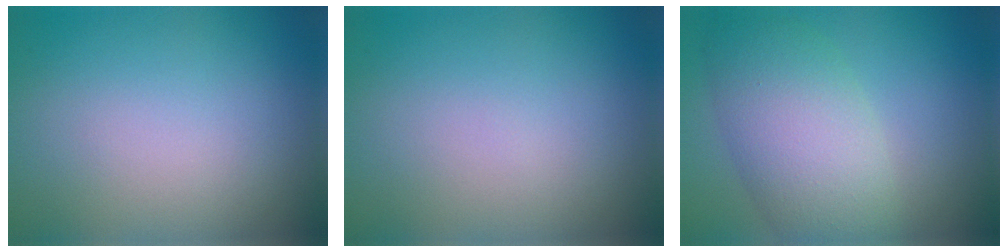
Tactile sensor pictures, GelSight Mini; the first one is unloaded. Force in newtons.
{"total": 0.0}
{"total": 7.2, "press": 7.2, "slide": 0.5}